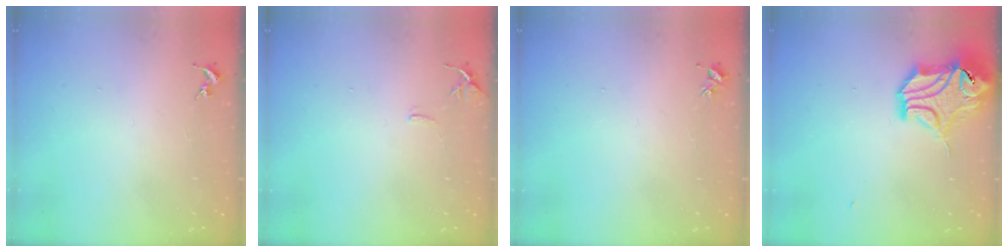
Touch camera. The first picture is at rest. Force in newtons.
{"total": 6.2, "press": 6.1, "slide": 0.7}
{"total": 3.4, "press": 3.4, "slide": 0.5}
{"total": 16.0, "press": 15.9, "slide": 2.1}